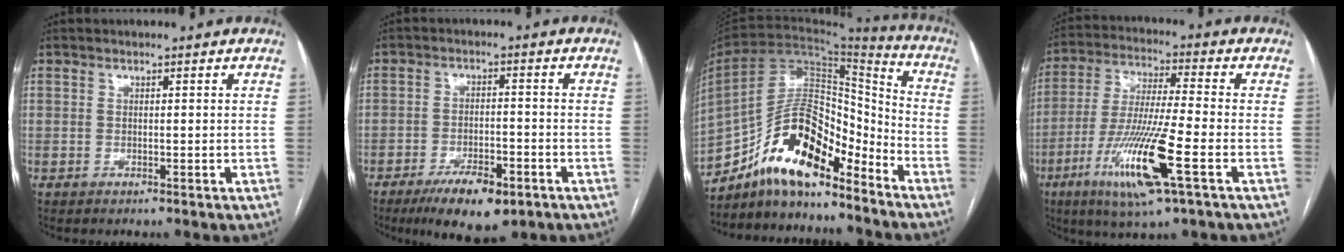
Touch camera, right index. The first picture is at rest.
{"total": 9.3, "force": [-5.7, 3.0, 6.6], "torque": [-0.110, -0.009, -0.088]}
{"total": 16.3, "force": [-12.3, 5.3, 9.4], "torque": [-0.163, 0.036, -0.216]}
{"total": 14.8, "force": [-5.9, 0.6, 13.5], "torque": [-0.276, -0.023, -0.106]}